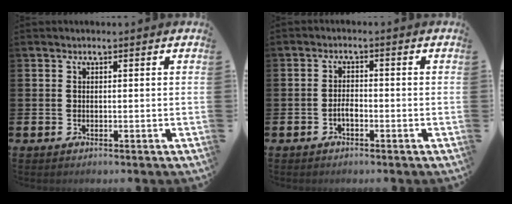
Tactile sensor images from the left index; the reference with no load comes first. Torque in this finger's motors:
{"motor_torque": [0.38, 0.30, 0.04, 0.02]}